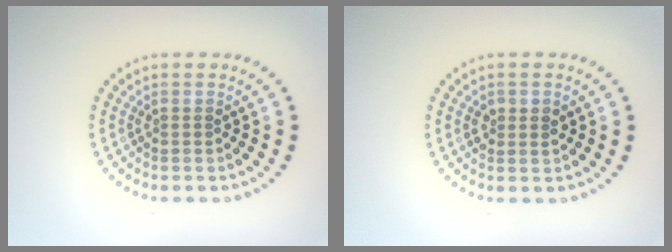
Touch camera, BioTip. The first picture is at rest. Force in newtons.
{"total": 1.5, "press": 1.5, "slide": 0.2}